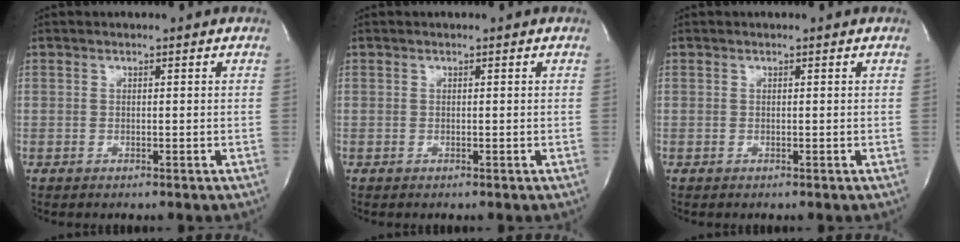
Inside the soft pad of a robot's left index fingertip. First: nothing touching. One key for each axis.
{"total": 0.0}
{"total": 0.0}